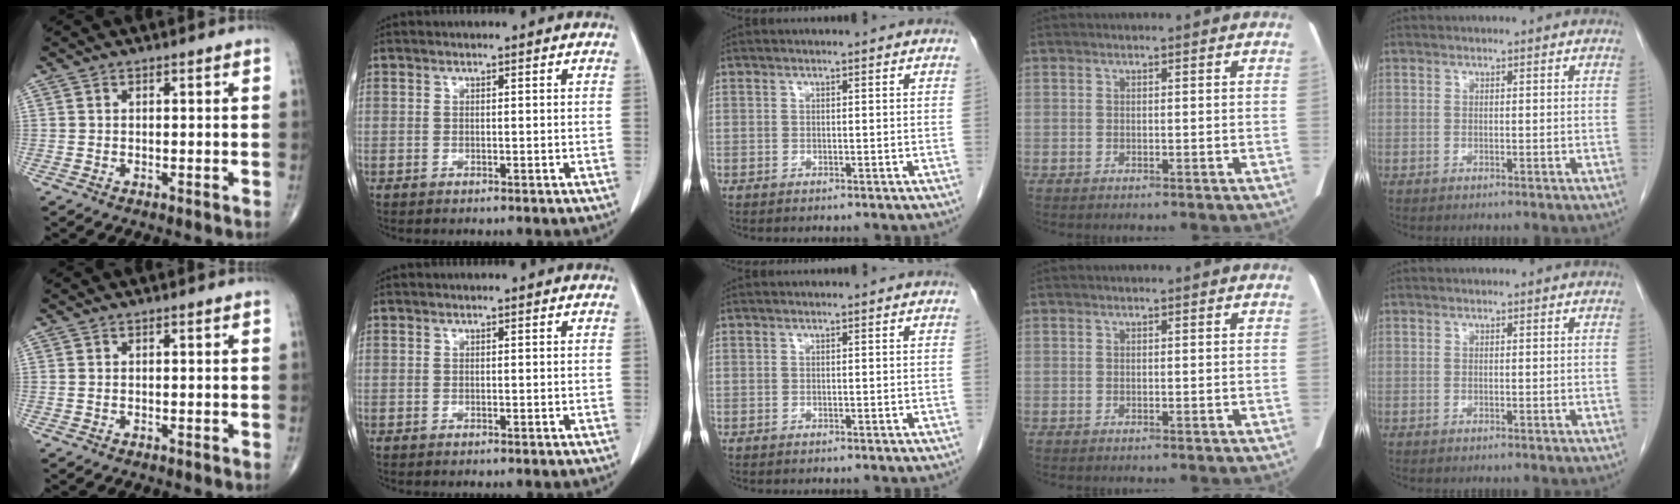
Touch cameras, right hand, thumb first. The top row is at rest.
{}